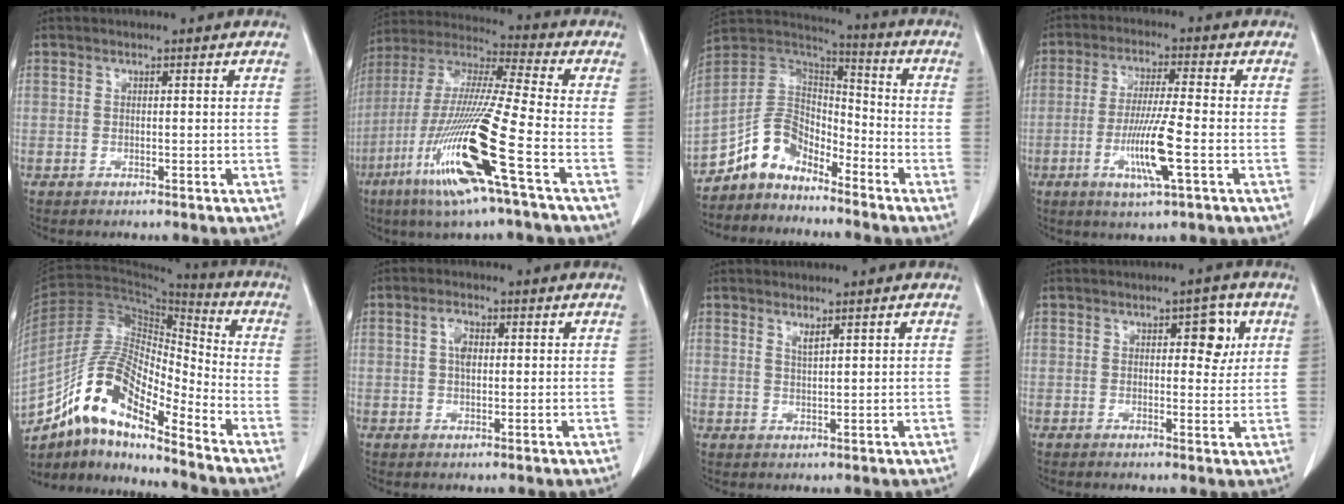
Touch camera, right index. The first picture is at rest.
{"total": 19.0, "force": [-7.8, -0.4, 17.3], "torque": [-0.380, -0.035, -0.155]}
{"total": 9.3, "force": [-7.3, 4.8, 3.3], "torque": [-0.065, 0.043, -0.143]}
{"total": 9.0, "force": [-2.7, -0.1, 8.6], "torque": [-0.168, -0.013, -0.050]}
{"total": 13.8, "force": [-9.8, 3.3, 9.1], "torque": [-0.176, 0.026, -0.177]}
{"total": 2.9, "force": [0.5, 1.5, 2.4], "torque": [-0.048, 0.007, 0.010]}
{"total": 1.5, "force": [1.1, 0.0, 1.1], "torque": [-0.021, -0.005, 0.022]}
{"total": 4.3, "force": [1.4, 2.1, 3.5], "torque": [-0.040, 0.008, 0.018]}